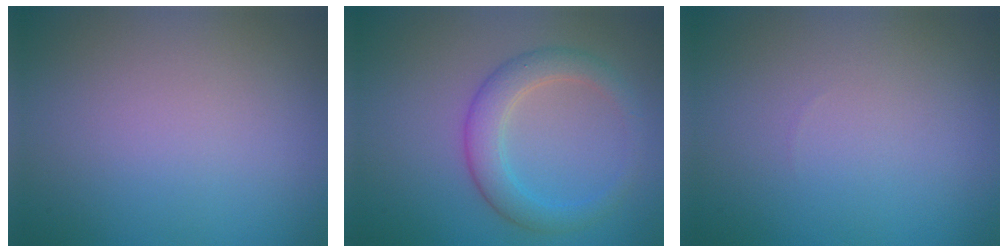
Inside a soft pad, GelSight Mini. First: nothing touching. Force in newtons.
{"total": 3.6, "press": 3.6, "slide": 0.1}
{"total": 0.0}